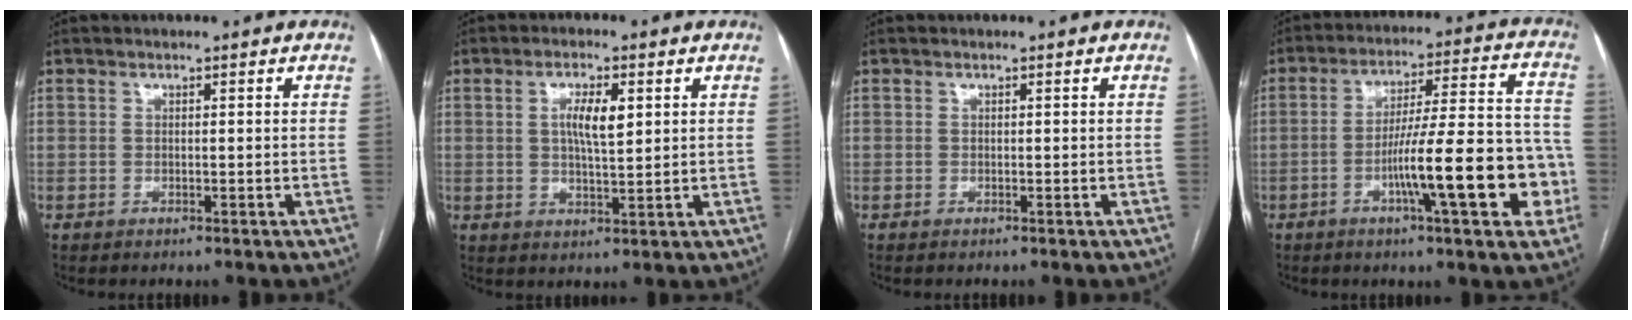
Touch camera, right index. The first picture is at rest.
{"total": 5.2, "force": [1.4, 1.2, 4.9], "torque": [-0.092, 0.002, 0.026]}
{"total": 0.0}
{"total": 16.9, "force": [-5.3, 2.1, 15.9], "torque": [-0.233, 0.019, -0.076]}